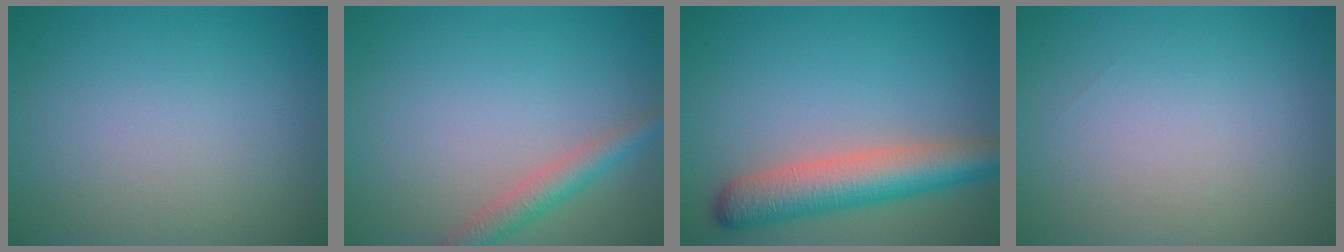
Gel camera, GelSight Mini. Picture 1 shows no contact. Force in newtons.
{"total": 2.6, "press": 2.6, "slide": 0.1}
{"total": 6.2, "press": 6.2, "slide": 0.4}
{"total": 0.0}